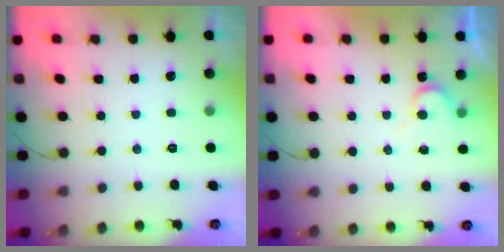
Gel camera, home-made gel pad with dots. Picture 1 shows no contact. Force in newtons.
{"total": 4.5, "press": 4.4, "slide": 0.4}